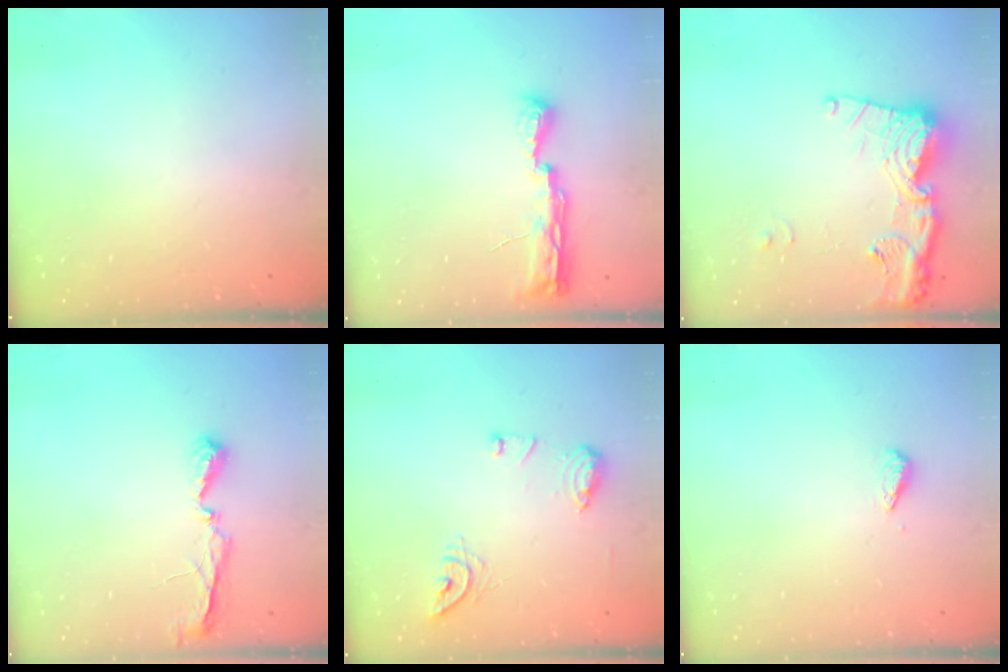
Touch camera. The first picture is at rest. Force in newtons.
{"total": 8.9, "press": 8.5, "slide": 2.3}
{"total": 16.6, "press": 16.5, "slide": 1.9}
{"total": 5.8, "press": 5.8, "slide": 0.3}
{"total": 9.8, "press": 9.8, "slide": 0.6}
{"total": 3.0, "press": 2.9, "slide": 0.6}